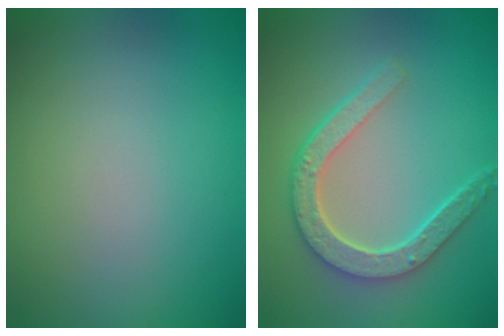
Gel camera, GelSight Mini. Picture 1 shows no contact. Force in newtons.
{"total": 4.8, "press": 3.7, "slide": 3.0}